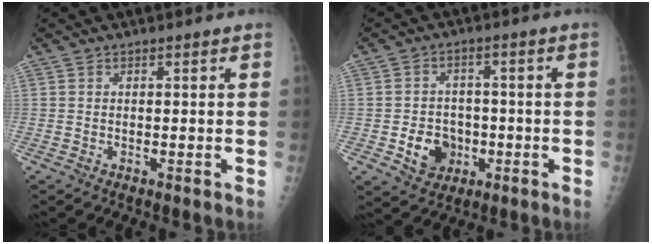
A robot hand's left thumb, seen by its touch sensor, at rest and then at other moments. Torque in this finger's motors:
{"motor_torque": [-0.14, 0.19, 0.13, 0.03, 0.01]}